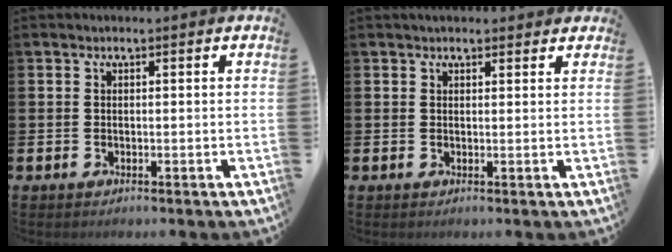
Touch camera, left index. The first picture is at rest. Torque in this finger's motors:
{"motor_torque": [0.77, -1.37, 0.02, 0.04]}